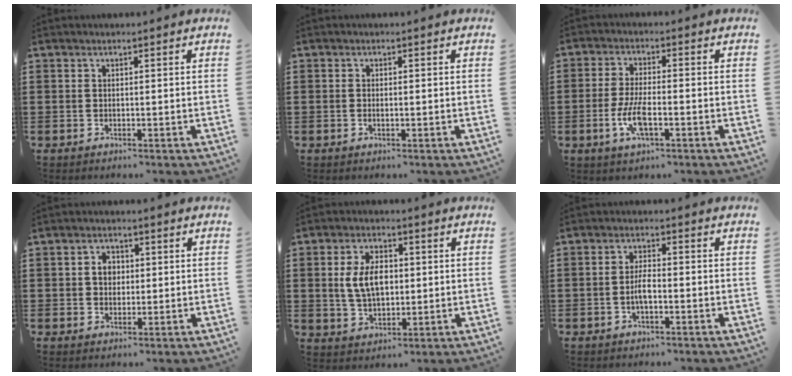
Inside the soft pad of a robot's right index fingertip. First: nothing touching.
{"total": 0.7, "force": [-0.1, 0.3, 0.6], "torque": [-0.014, -0.003, -0.002]}
{"total": 5.7, "force": [-1.9, 1.8, 5.1], "torque": [-0.111, -0.005, -0.040]}
{"total": 2.8, "force": [0.3, 2.2, 1.7], "torque": [-0.040, 0.011, 0.003]}
{"total": 6.8, "force": [0.6, 4.1, 5.5], "torque": [-0.120, 0.006, 0.003]}
{"total": 3.1, "force": [-0.9, 1.0, 2.8], "torque": [-0.059, 0.001, -0.019]}